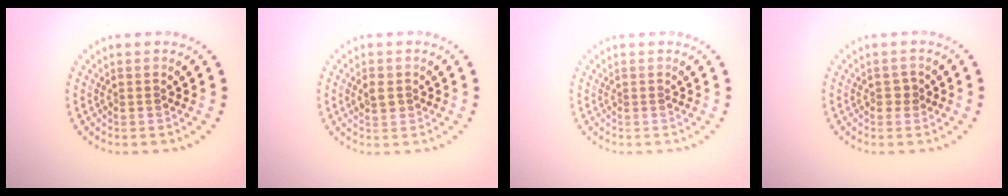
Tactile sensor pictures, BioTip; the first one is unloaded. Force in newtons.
{"total": 1.6, "press": 1.6, "slide": 0.3}
{"total": 0.0}
{"total": 0.8, "press": 0.8, "slide": 0.2}